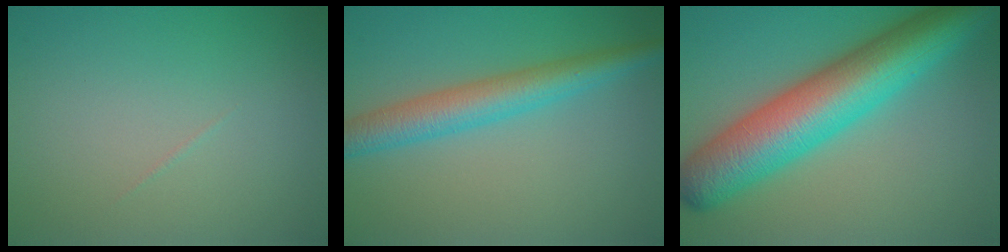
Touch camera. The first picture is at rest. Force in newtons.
{"total": 4.6, "press": 4.6, "slide": 0.0}
{"total": 10.9, "press": 10.9, "slide": 0.1}